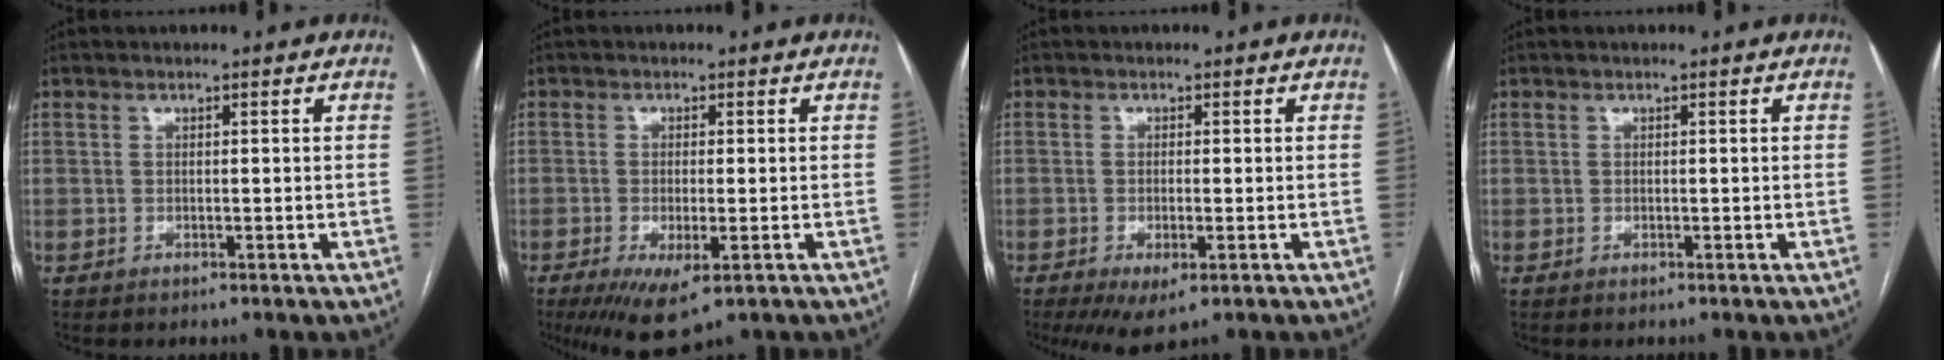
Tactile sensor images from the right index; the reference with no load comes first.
{"total": 7.1, "force": [-3.5, 1.7, 5.9], "torque": [-0.098, -0.020, -0.051]}
{"total": 4.9, "force": [-2.4, 1.1, 4.1], "torque": [-0.065, -0.013, -0.034]}
{"total": 0.0}